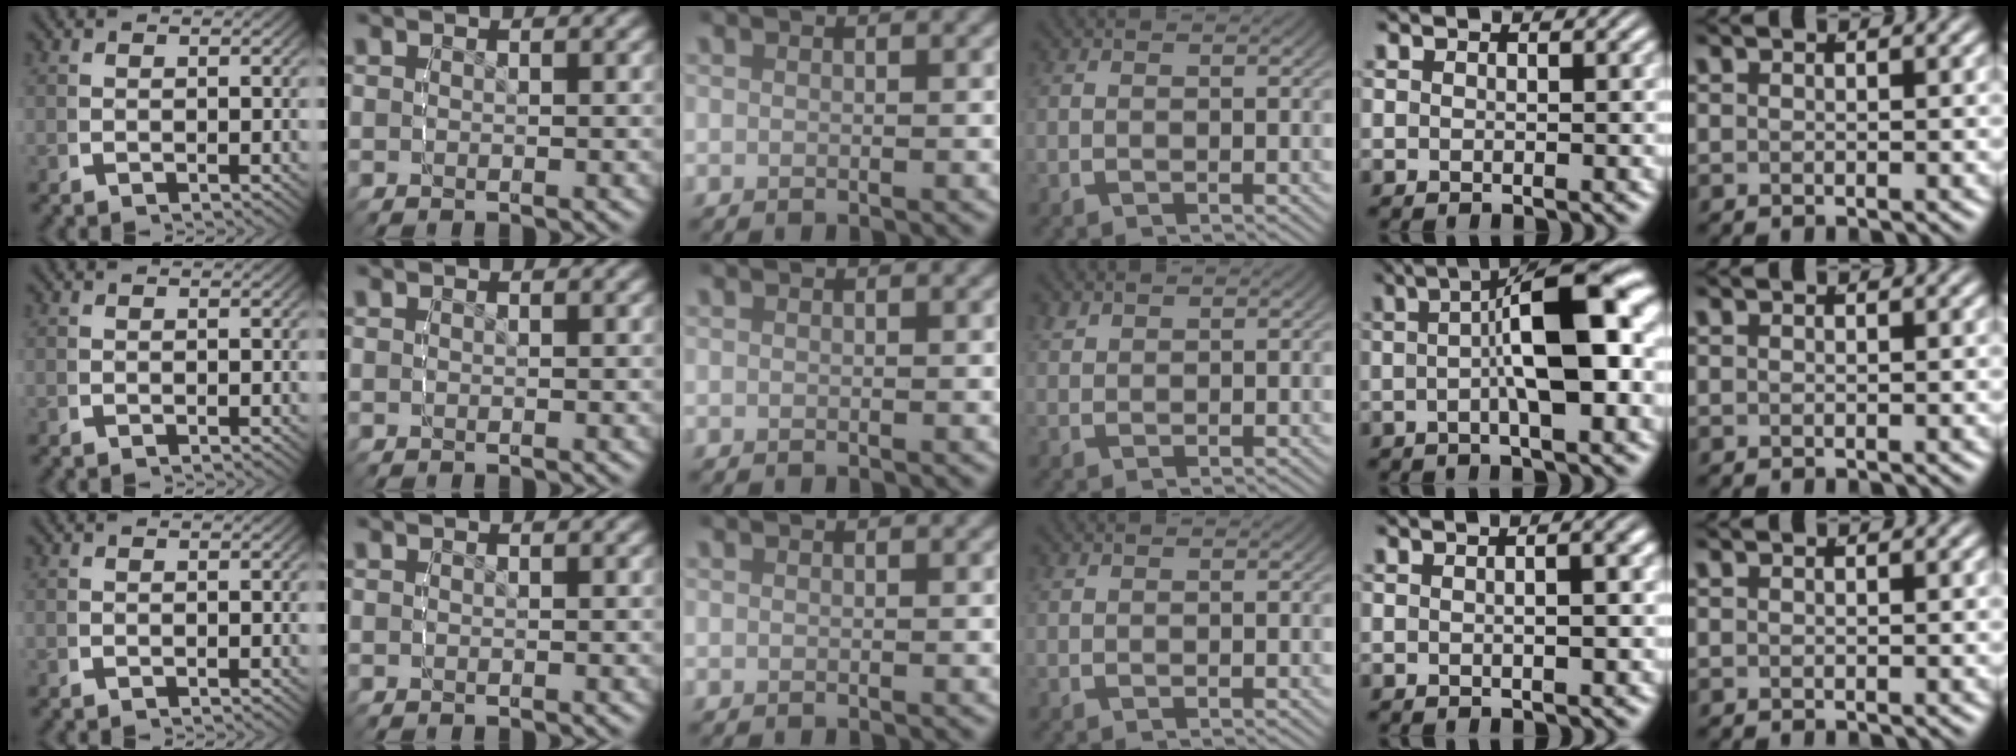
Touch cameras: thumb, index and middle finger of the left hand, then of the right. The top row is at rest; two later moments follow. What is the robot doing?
{"motion": "lift_and_place", "object": "markers"}